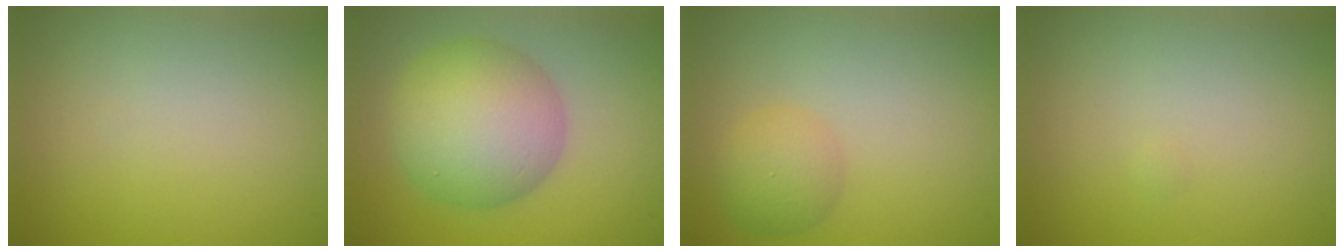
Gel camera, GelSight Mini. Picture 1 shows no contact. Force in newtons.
{"total": 8.6, "press": 8.6, "slide": 0.1}
{"total": 2.5, "press": 2.5, "slide": 0.1}
{"total": 0.0}